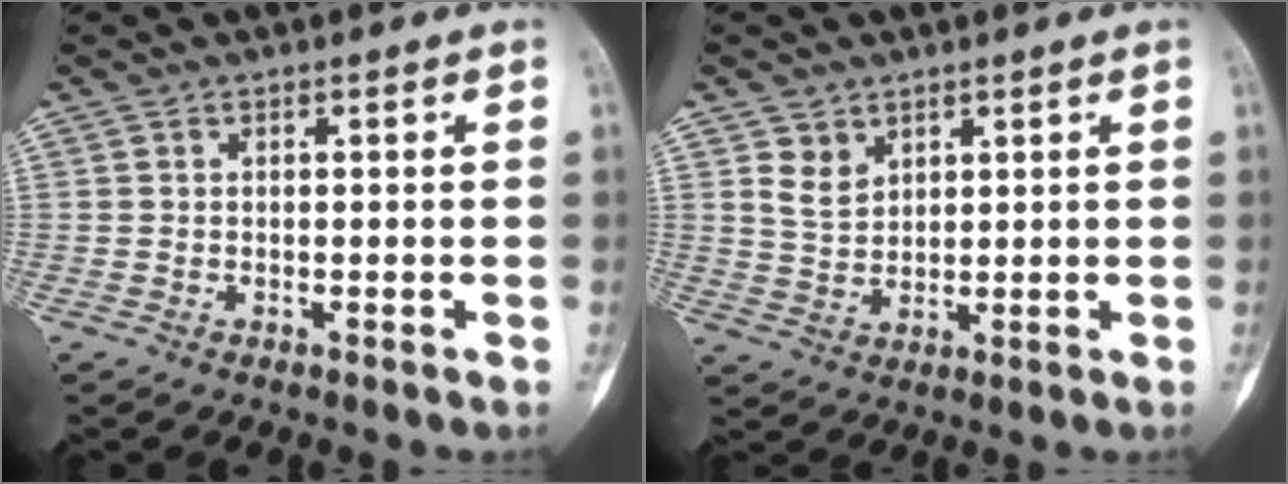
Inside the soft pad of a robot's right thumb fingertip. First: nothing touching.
{"total": 4.2, "force": [2.4, 3.0, 1.6], "torque": [-0.014, -0.021, 0.054]}